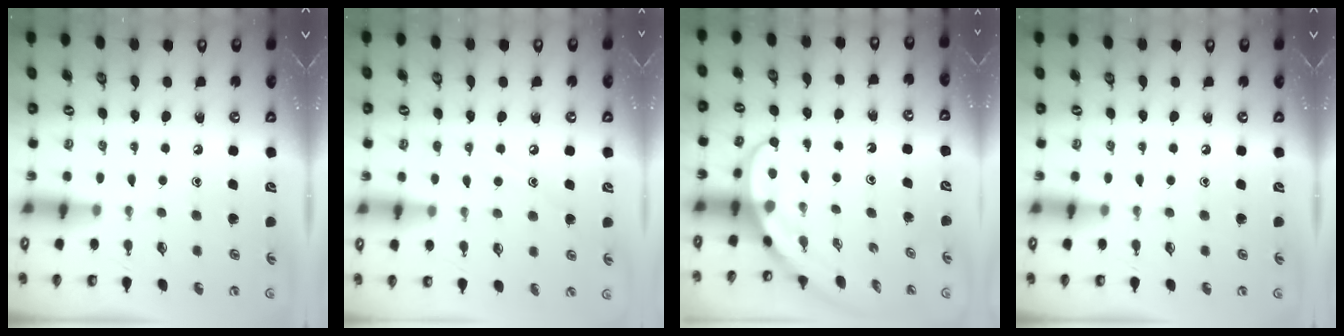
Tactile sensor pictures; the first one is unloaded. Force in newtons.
{"total": 6.9, "press": 6.9, "slide": 0.5}
{"total": 3.9, "press": 3.8, "slide": 0.3}
{"total": 0.0}